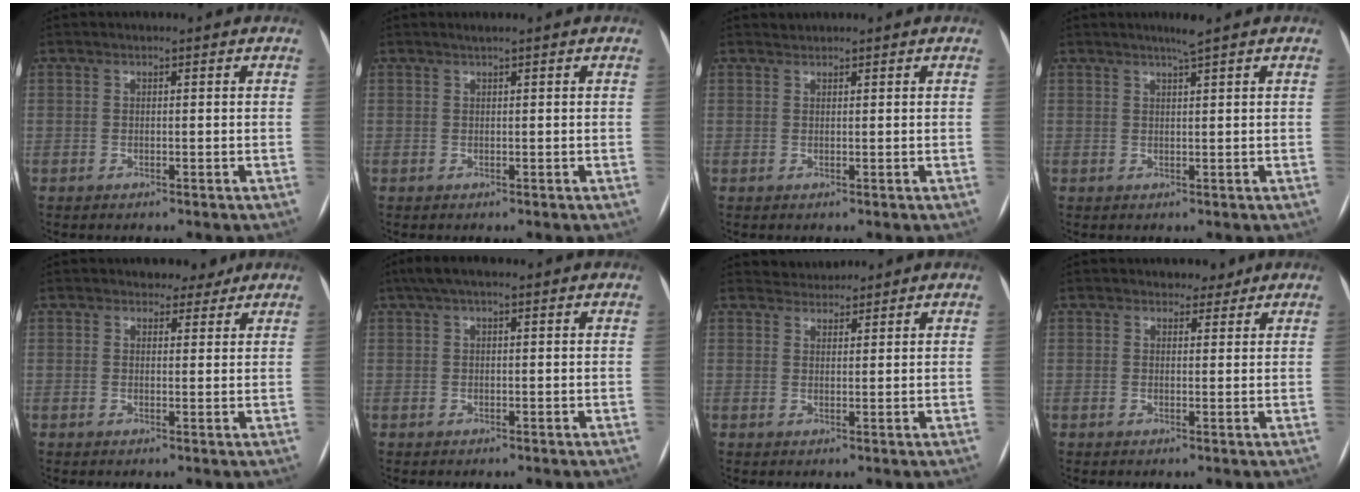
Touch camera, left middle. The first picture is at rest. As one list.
[{"total": 0.5, "force": [0.4, -0.1, 0.3], "torque": [-0.012, 0.003, 0.014]}, {"total": 0.6, "force": [0.5, 0.0, -0.2], "torque": [-0.003, 0.005, 0.011]}, {"total": 1.6, "force": [1.2, -0.6, 0.9], "torque": [-0.021, -0.006, 0.026]}, {"total": 3.1, "force": [2.5, 1.7, 0.7], "torque": [-0.004, 0.003, 0.031]}, {"total": 4.4, "force": [2.8, 1.2, 3.1], "torque": [-0.060, 0.039, 0.046]}, {"total": 2.5, "force": [2.3, 0.6, -0.4], "torque": [0.003, 0.015, 0.043]}, {"total": 2.4, "force": [1.9, 1.4, 0.5], "torque": [-0.002, 0.002, 0.023]}]